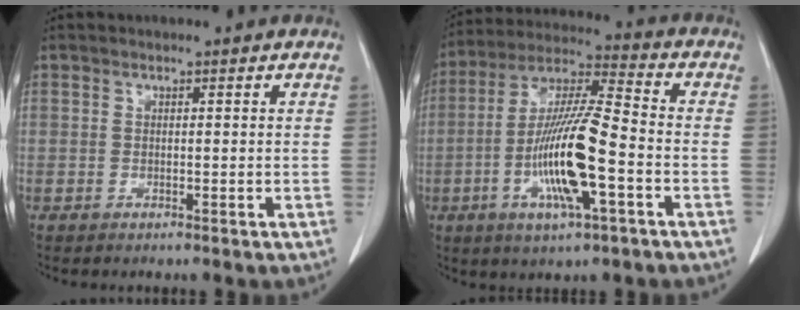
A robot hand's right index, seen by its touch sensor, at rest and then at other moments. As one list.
[{"total": 15.9, "force": [-4.3, 2.1, 15.2], "torque": [-0.301, -0.004, -0.078]}]